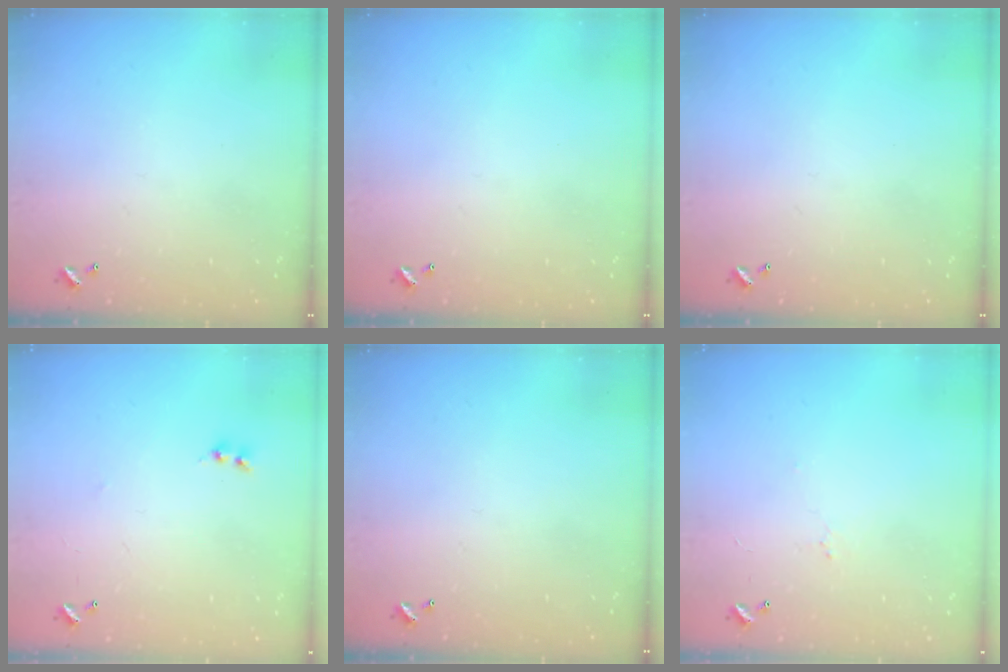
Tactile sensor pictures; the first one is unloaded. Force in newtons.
{"total": 0.0}
{"total": 0.0}
{"total": 1.8, "press": 1.8, "slide": 0.3}
{"total": 0.0}
{"total": 1.9, "press": 1.8, "slide": 0.6}